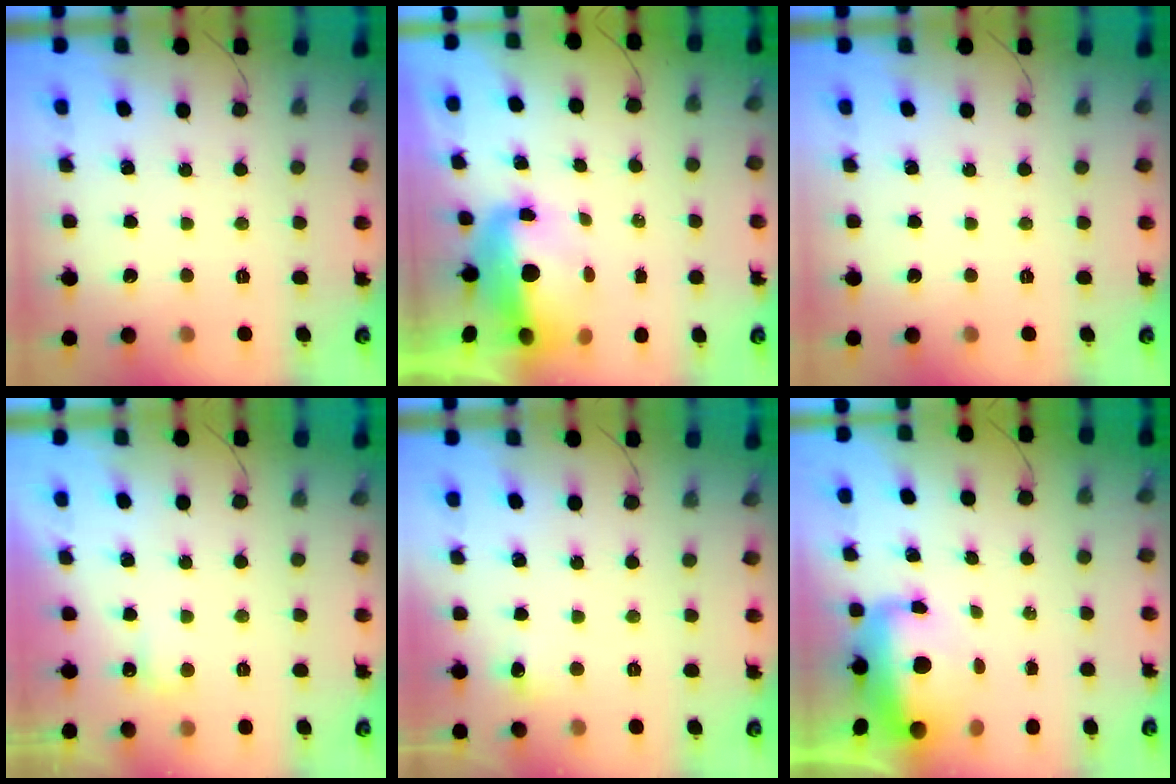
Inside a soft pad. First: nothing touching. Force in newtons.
{"total": 6.9, "press": 6.9, "slide": 1.0}
{"total": 0.0}
{"total": 2.5, "press": 2.4, "slide": 0.5}
{"total": 4.8, "press": 4.6, "slide": 1.4}
{"total": 10.6, "press": 10.3, "slide": 2.6}